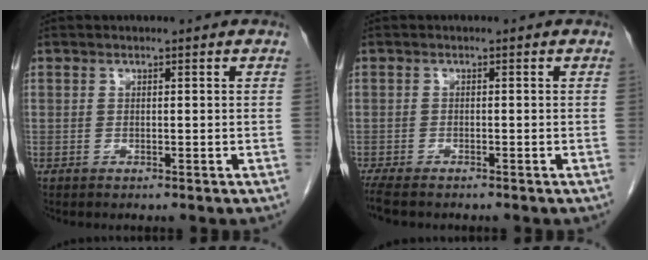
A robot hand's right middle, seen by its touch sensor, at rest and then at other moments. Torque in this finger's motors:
{"motor_torque": [0.34, -0.14, 0.06, 0.04]}